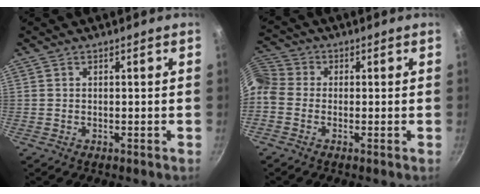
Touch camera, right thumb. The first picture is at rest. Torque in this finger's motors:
{"motor_torque": [2.40, 2.61, 1.07, -0.63, 0.66]}